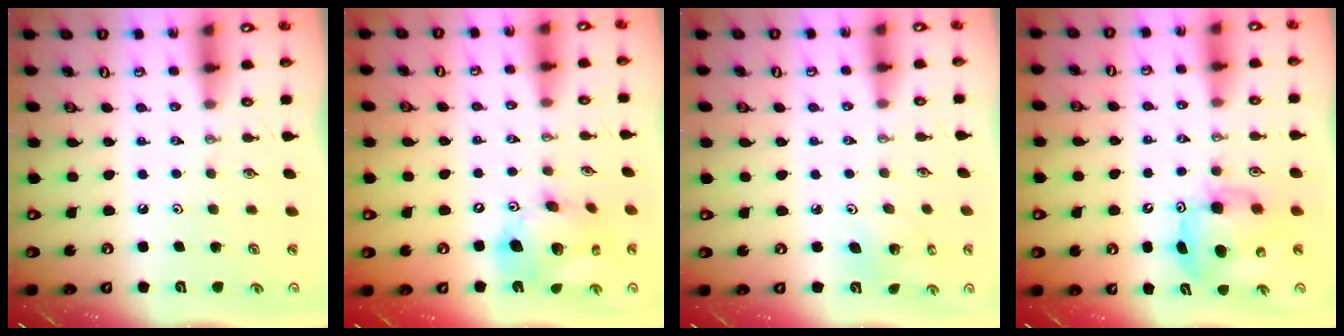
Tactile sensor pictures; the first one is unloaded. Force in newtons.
{"total": 15.7, "press": 15.6, "slide": 2.3}
{"total": 4.5, "press": 4.5, "slide": 0.2}
{"total": 8.1, "press": 8.0, "slide": 0.8}